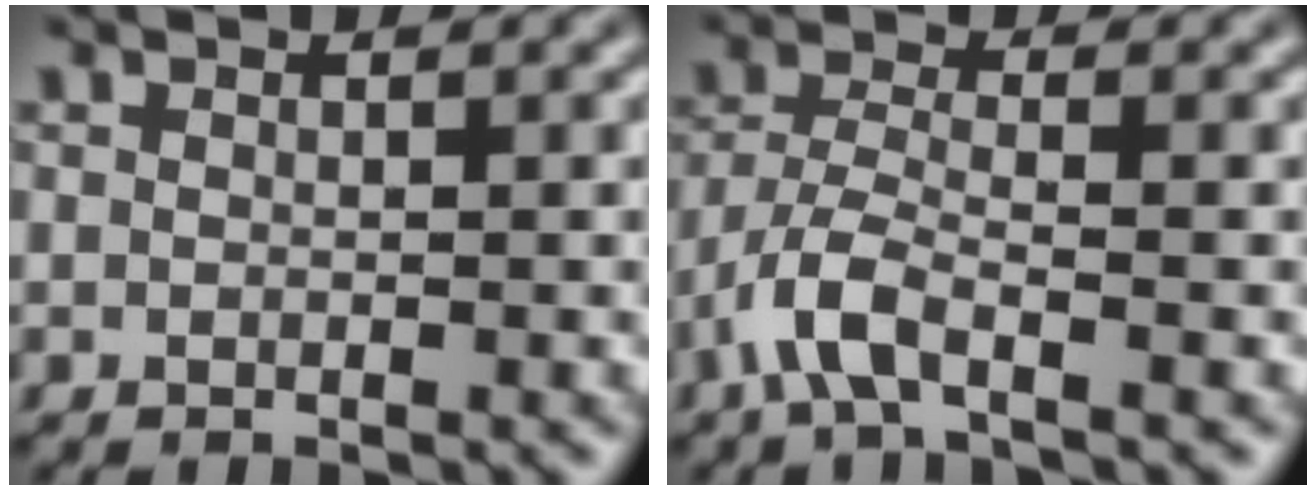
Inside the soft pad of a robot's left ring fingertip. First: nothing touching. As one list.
[{"total": 4.2, "force": [-2.5, 1.2, 3.1], "torque": [-0.070, 0.000, -0.060]}]